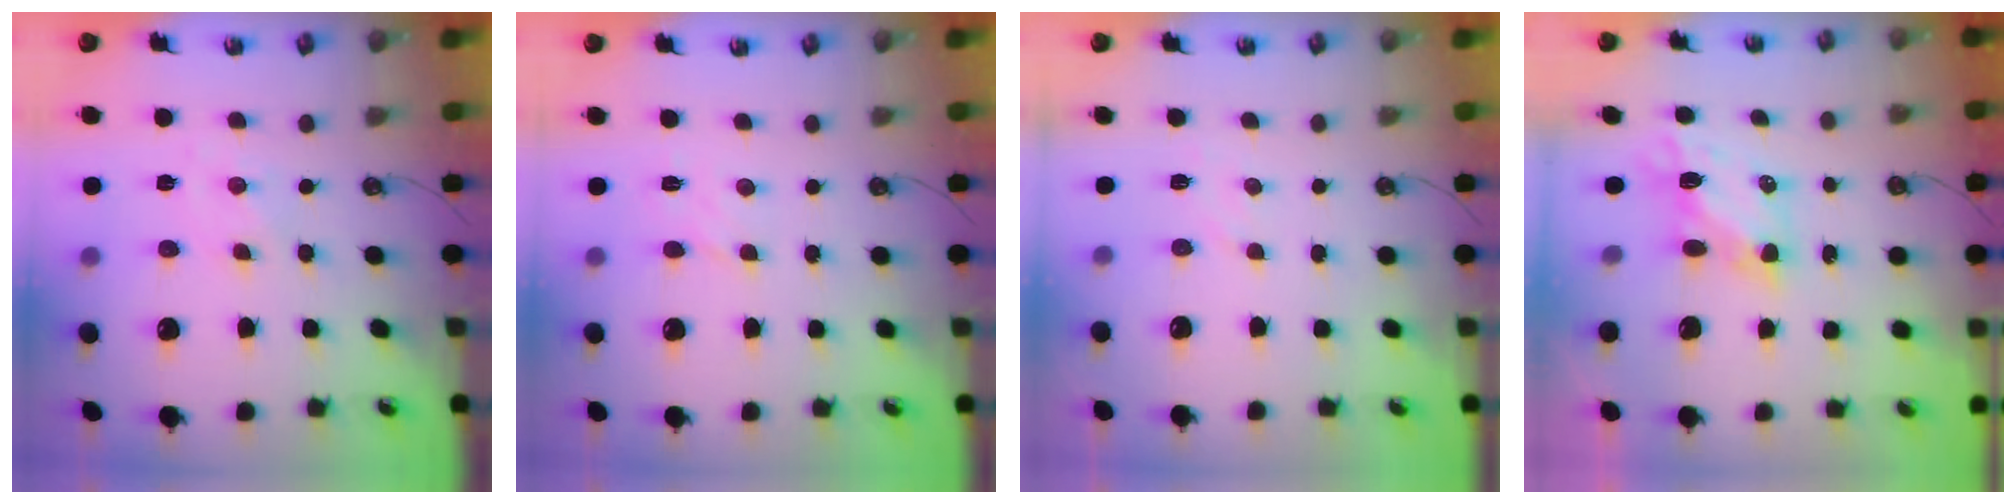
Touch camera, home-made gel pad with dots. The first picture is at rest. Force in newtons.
{"total": 2.8, "press": 2.7, "slide": 0.6}
{"total": 4.9, "press": 4.8, "slide": 0.7}
{"total": 5.7, "press": 5.7, "slide": 0.1}